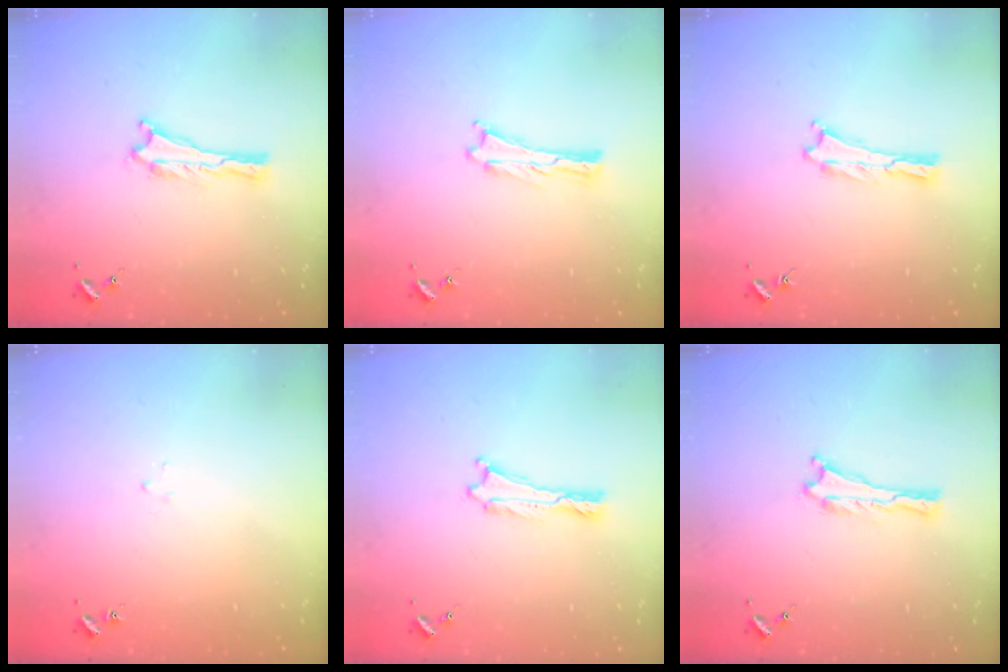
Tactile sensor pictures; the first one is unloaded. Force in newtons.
{"total": 0.0}
{"total": 0.0}
{"total": 1.8, "press": 1.8, "slide": 0.1}
{"total": 0.0}
{"total": 0.0}